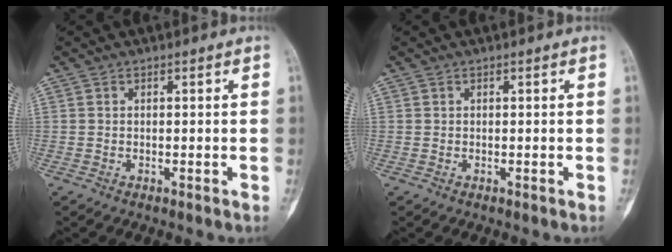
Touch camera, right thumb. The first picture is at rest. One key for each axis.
{"total": 0.0}